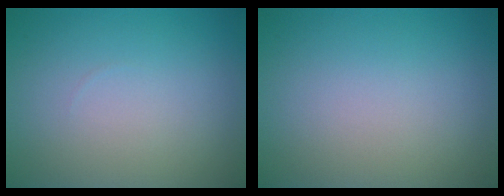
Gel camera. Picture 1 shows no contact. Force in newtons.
{"total": 0.0}